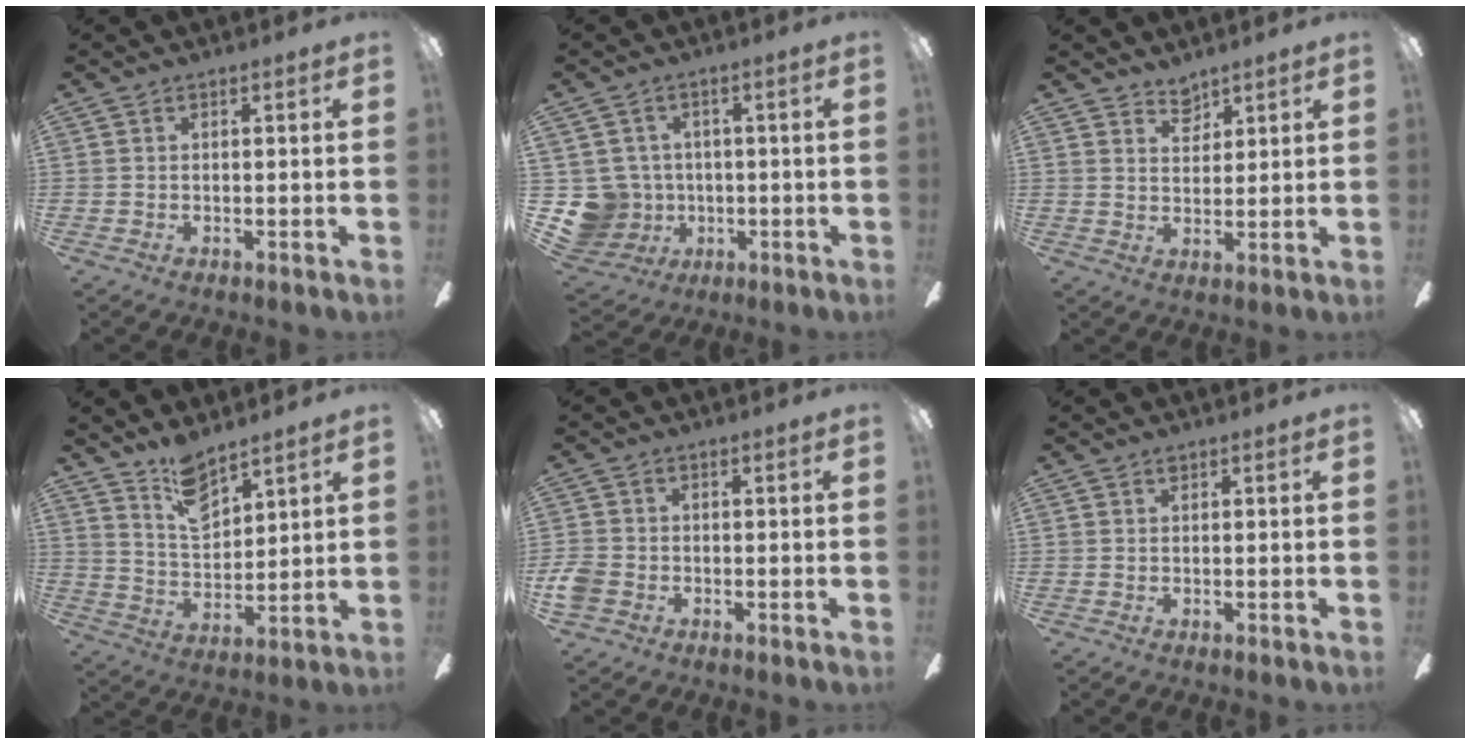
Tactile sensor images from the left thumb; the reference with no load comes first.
{"total": 8.5, "force": [-0.3, 8.4, 1.4], "torque": [-0.074, 0.002, 0.002]}
{"total": 4.3, "force": [3.8, 1.8, 0.8], "torque": [-0.008, -0.021, 0.069]}
{"total": 9.2, "force": [7.5, 3.7, 3.9], "torque": [-0.077, -0.038, 0.137]}
{"total": 4.1, "force": [-1.6, 3.2, 2.0], "torque": [-0.041, 0.009, -0.029]}
{"total": 0.6, "force": [0.5, 0.3, 0.2], "torque": [-0.006, 0.003, 0.008]}